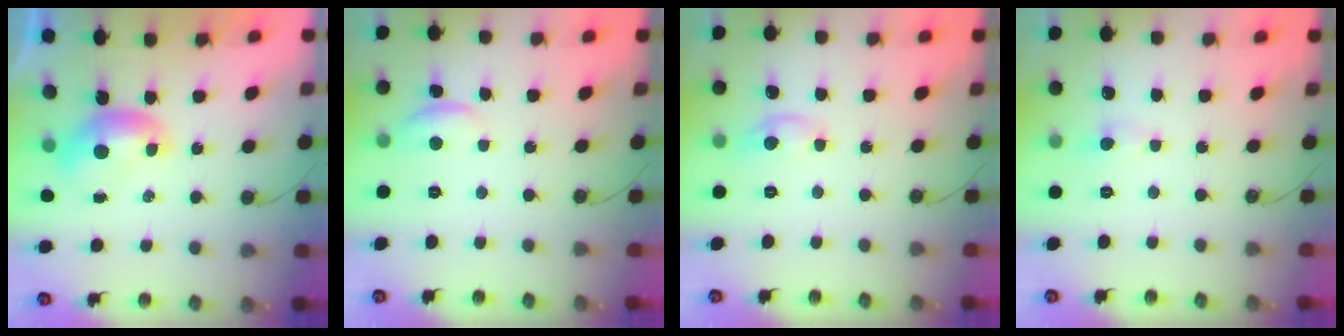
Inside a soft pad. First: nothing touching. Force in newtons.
{"total": 1.2, "press": 1.1, "slide": 0.6}
{"total": 0.0}
{"total": 0.6, "press": 0.4, "slide": 0.4}